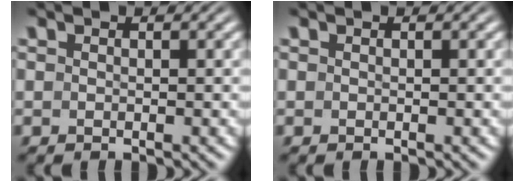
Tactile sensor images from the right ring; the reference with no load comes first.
{"total": 0.0}